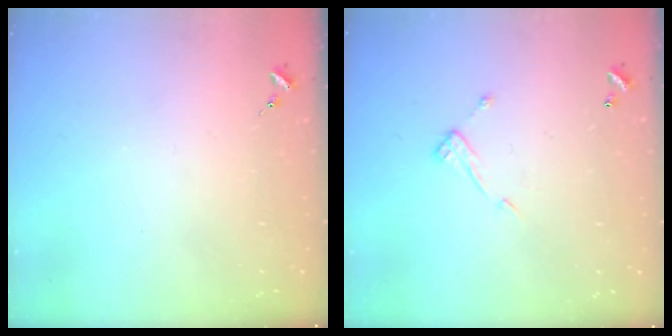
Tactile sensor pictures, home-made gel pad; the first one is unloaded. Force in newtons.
{"total": 8.2, "press": 8.1, "slide": 0.4}